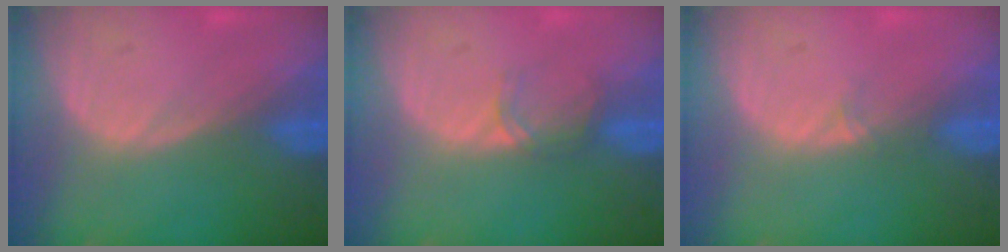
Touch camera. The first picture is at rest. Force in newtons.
{"total": 1.9, "press": 1.9, "slide": 0.3}
{"total": 0.9, "press": 0.6, "slide": 0.7}